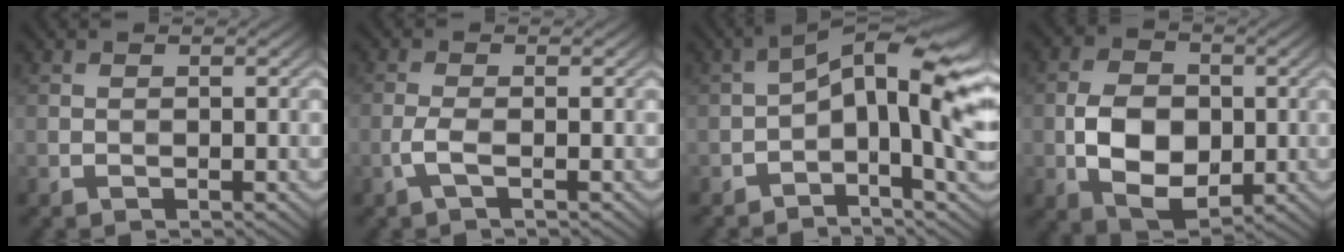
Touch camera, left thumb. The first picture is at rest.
{"total": 2.1, "force": [-0.9, 0.5, 1.9], "torque": [-0.046, 0.005, -0.025]}
{"total": 11.6, "force": [-0.3, 4.4, 10.7], "torque": [-0.166, 0.014, -0.021]}
{"total": 8.5, "force": [-1.1, 5.7, 6.1], "torque": [-0.123, -0.005, -0.024]}